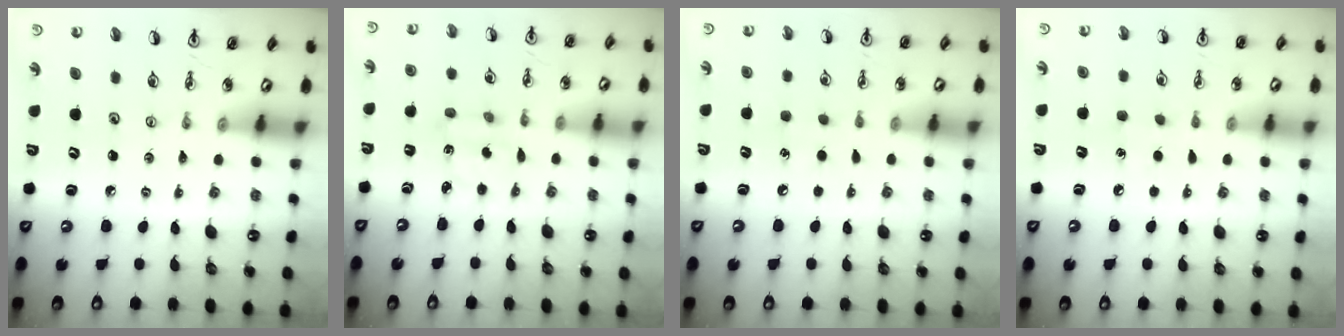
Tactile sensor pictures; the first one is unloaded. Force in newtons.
{"total": 2.4, "press": 2.4, "slide": 0.6}
{"total": 5.5, "press": 5.4, "slide": 0.6}
{"total": 5.0, "press": 4.9, "slide": 0.6}